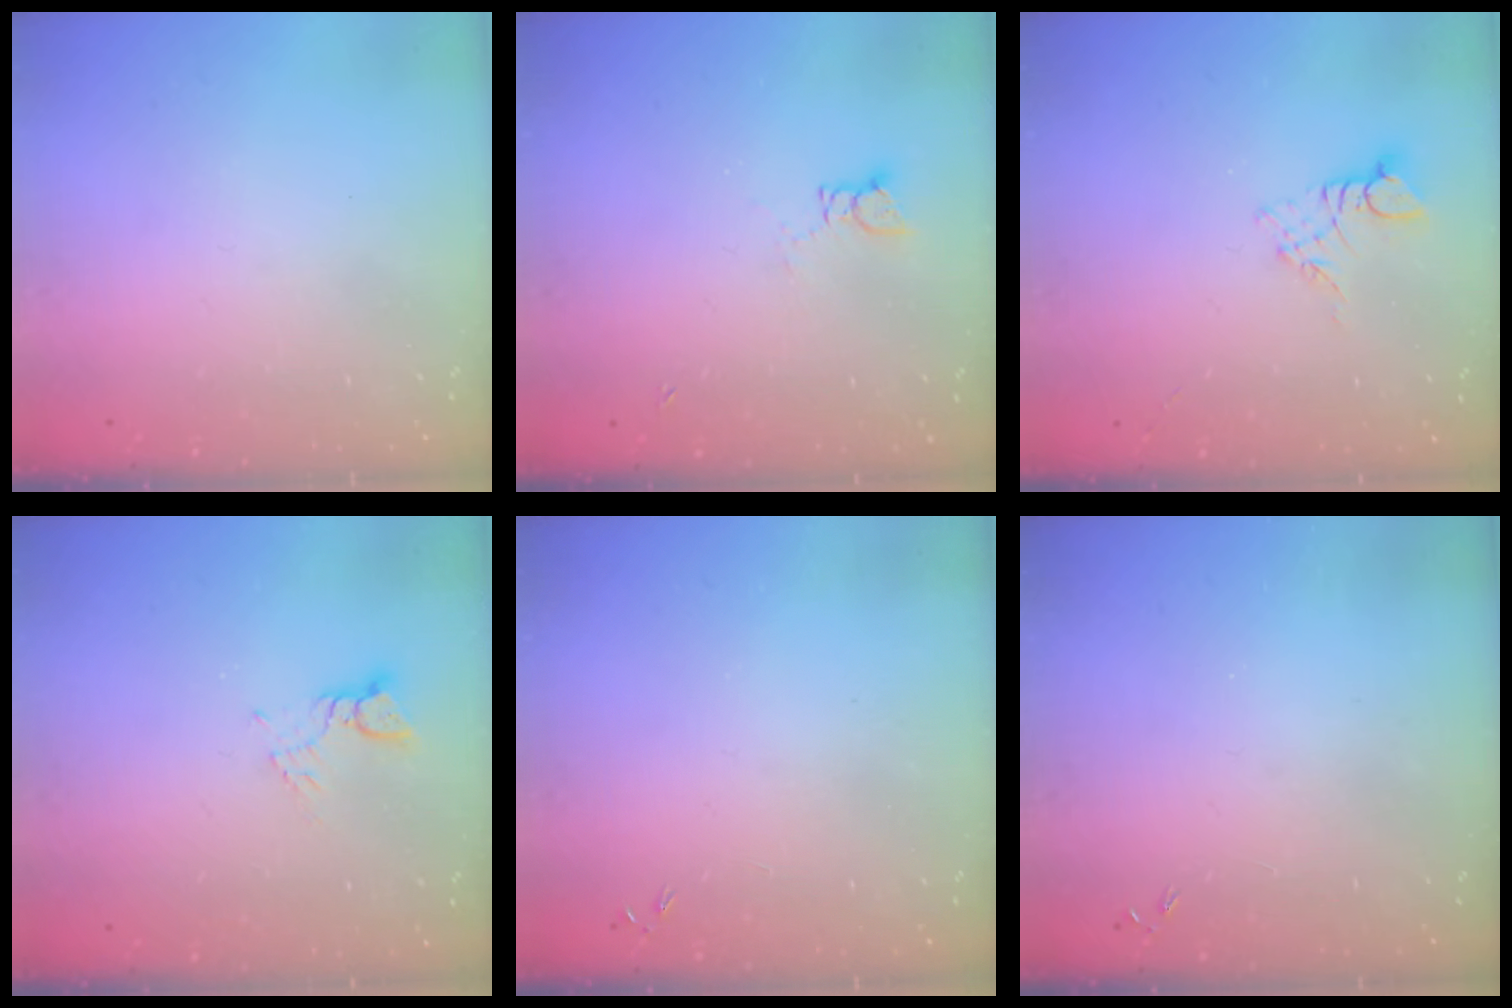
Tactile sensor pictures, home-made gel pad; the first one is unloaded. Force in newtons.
{"total": 3.4, "press": 3.4, "slide": 0.3}
{"total": 3.3, "press": 3.3, "slide": 0.4}
{"total": 3.1, "press": 3.1, "slide": 0.2}
{"total": 0.0}
{"total": 0.0}